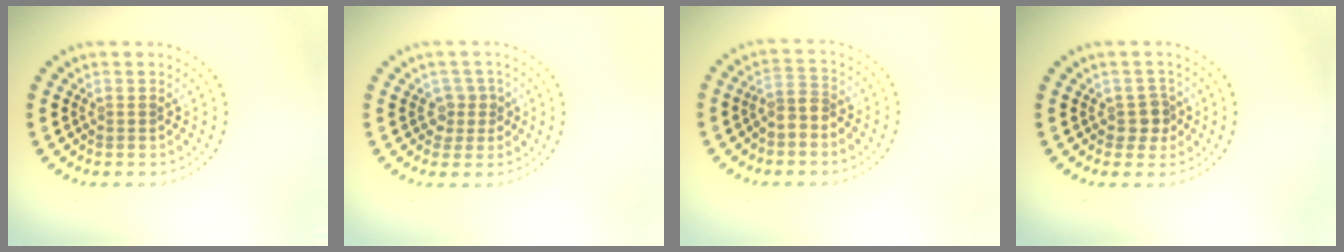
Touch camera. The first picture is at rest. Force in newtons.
{"total": 1.7, "press": 1.4, "slide": 1.1}
{"total": 2.1, "press": 1.8, "slide": 1.1}
{"total": 1.8, "press": 1.5, "slide": 1.0}